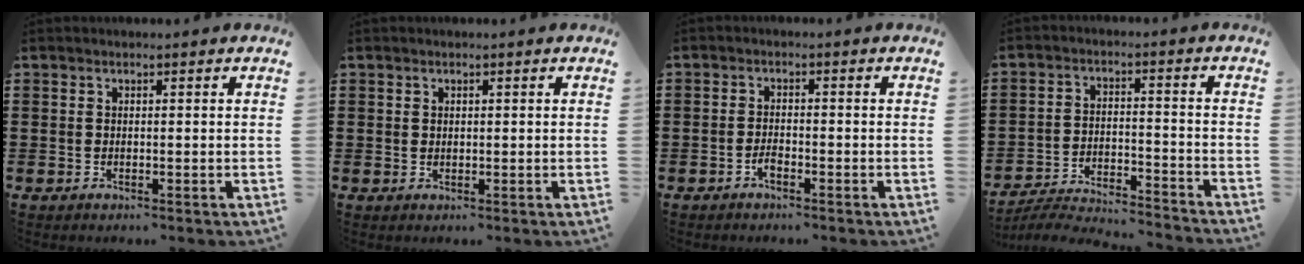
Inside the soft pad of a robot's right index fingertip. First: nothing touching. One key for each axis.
{"total": 0.7, "fx": 0.4, "fy": 0.6, "fz": 0.2, "tx": -0.006, "ty": 0.003, "tz": 0.008}
{"total": 1.8, "fx": -1.2, "fy": 0.5, "fz": 1.2, "tx": -0.026, "ty": -0.002, "tz": -0.023}
{"total": 5.1, "fx": -5.0, "fy": 0.1, "fz": 0.9, "tx": -0.031, "ty": -0.002, "tz": -0.106}